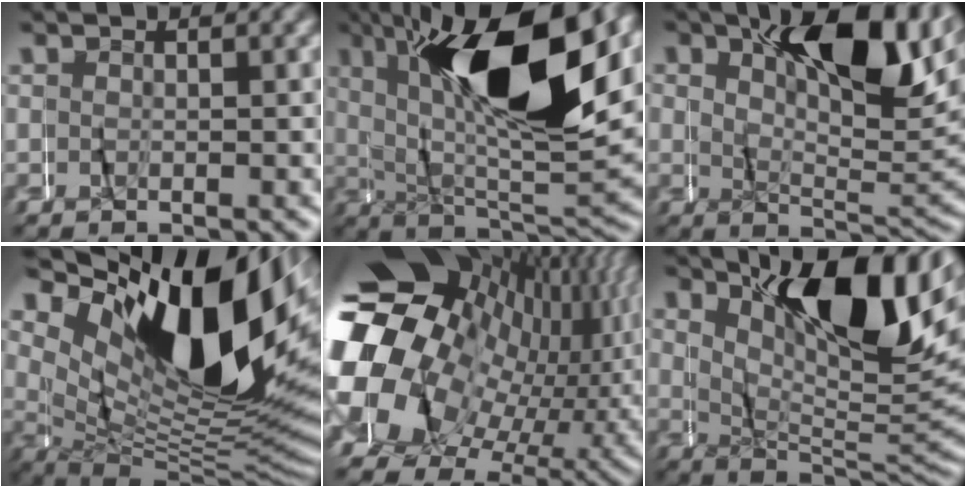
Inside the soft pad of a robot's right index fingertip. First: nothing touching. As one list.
[{"total": 19.0, "force": [5.1, 7.8, 16.6], "torque": [-0.296, 0.041, 0.065]}, {"total": 10.3, "force": [3.9, 3.8, 8.8], "torque": [-0.129, 0.017, 0.053]}, {"total": 19.5, "force": [3.3, 9.5, 16.7], "torque": [-0.219, 0.036, 0.034]}, {"total": 27.1, "force": [1.5, 20.6, 17.5], "torque": [-0.286, -0.004, -0.002]}, {"total": 12.4, "force": [4.3, 4.8, 10.6], "torque": [-0.158, 0.015, 0.058]}]